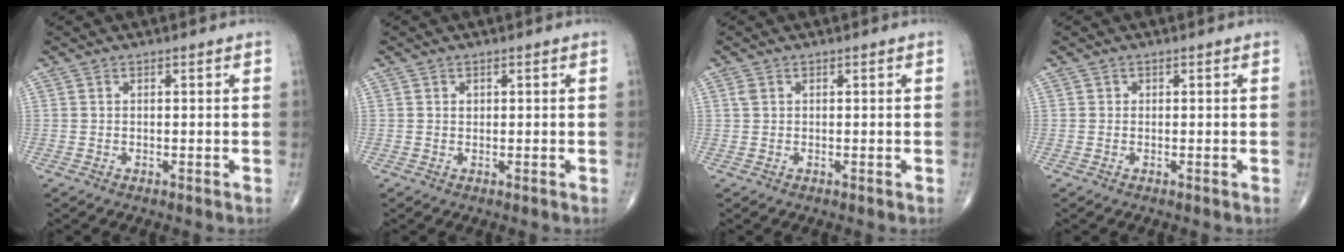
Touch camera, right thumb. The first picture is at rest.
{"total": 0.7, "force": [0.2, 0.5, 0.3], "torque": [-0.002, -0.001, 0.005]}
{"total": 1.0, "force": [0.4, 0.7, 0.6], "torque": [-0.012, 0.006, 0.011]}
{"total": 0.0}